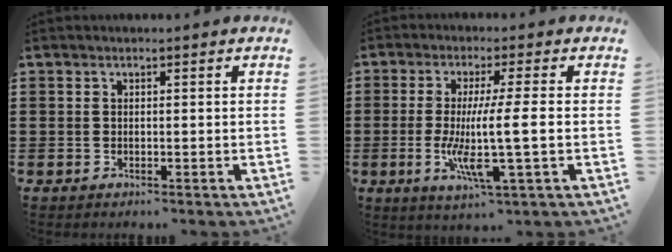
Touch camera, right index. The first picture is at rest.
{"total": 9.3, "force": [-1.3, 0.3, 9.2], "torque": [-0.179, -0.018, -0.028]}